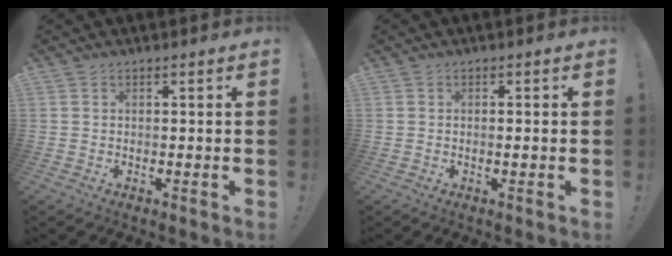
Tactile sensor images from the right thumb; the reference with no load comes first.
{"total": 1.1, "force": [-0.3, 0.1, 1.0], "torque": [-0.010, -0.003, -0.008]}